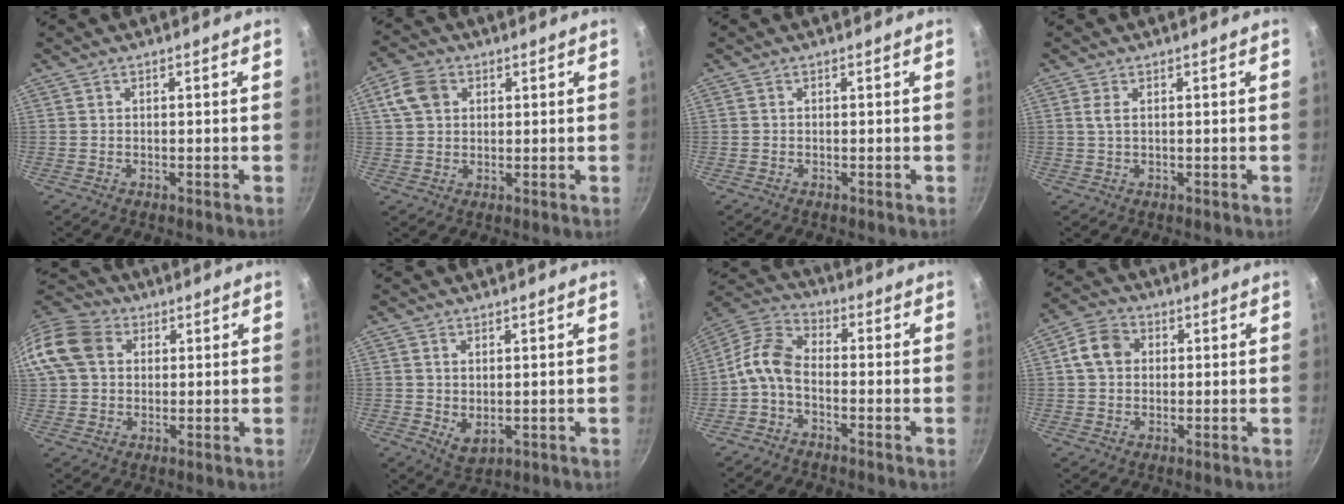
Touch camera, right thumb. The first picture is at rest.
{"total": 6.7, "force": [2.2, 5.2, 3.8], "torque": [-0.058, 0.006, 0.033]}
{"total": 0.0}
{"total": 1.9, "force": [0.5, 0.9, 1.5], "torque": [-0.031, -0.001, 0.011]}
{"total": 14.0, "force": [3.6, 11.2, 7.6], "torque": [-0.149, 0.024, 0.052]}
{"total": 3.8, "force": [0.7, 2.4, 2.8], "torque": [-0.044, -0.014, 0.019]}
{"total": 7.9, "force": [-2.6, 4.6, 5.8], "torque": [-0.124, 0.042, -0.068]}
{"total": 7.2, "force": [1.3, 5.9, 3.9], "torque": [-0.052, 0.013, 0.011]}